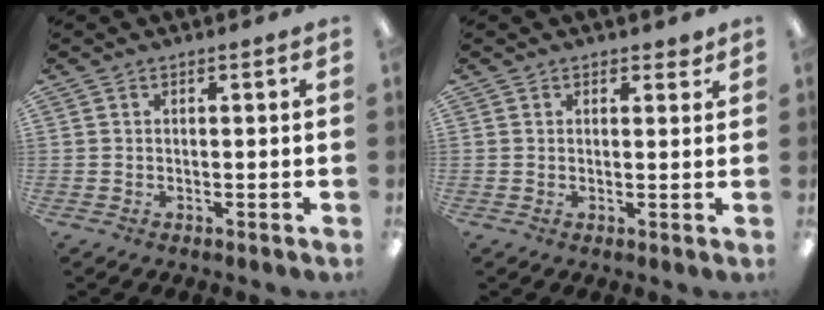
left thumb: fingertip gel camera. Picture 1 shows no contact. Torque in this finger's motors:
{"motor_torque": [-0.28, -0.18, -0.54, 0.09, 0.03]}